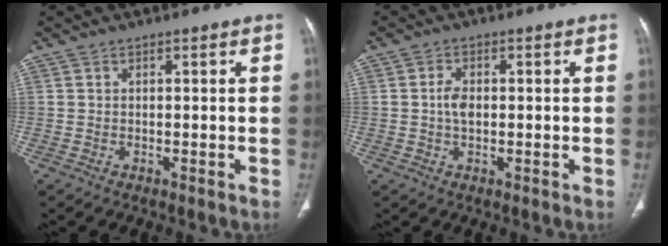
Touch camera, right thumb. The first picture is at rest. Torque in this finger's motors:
{"motor_torque": [0.71, 0.48, 0.36, -0.21, 0.04]}